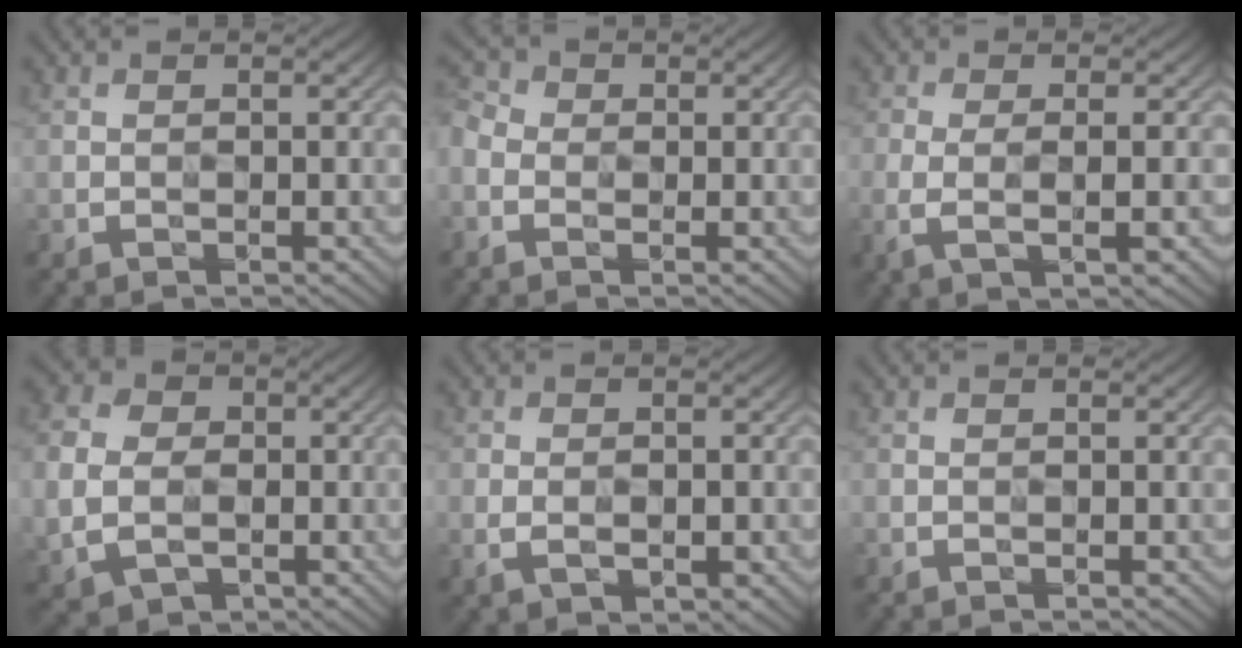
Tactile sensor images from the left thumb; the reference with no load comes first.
{"total": 3.5, "force": [-0.8, 2.9, 1.7], "torque": [-0.055, 0.004, -0.025]}
{"total": 4.1, "force": [-0.7, 1.0, 3.9], "torque": [-0.086, -0.004, -0.016]}
{"total": 8.3, "force": [-0.7, 7.2, 4.1], "torque": [-0.133, -0.004, -0.026]}
{"total": 3.0, "force": [-0.8, 1.7, 2.3], "torque": [-0.044, -0.006, -0.011]}
{"total": 0.0}